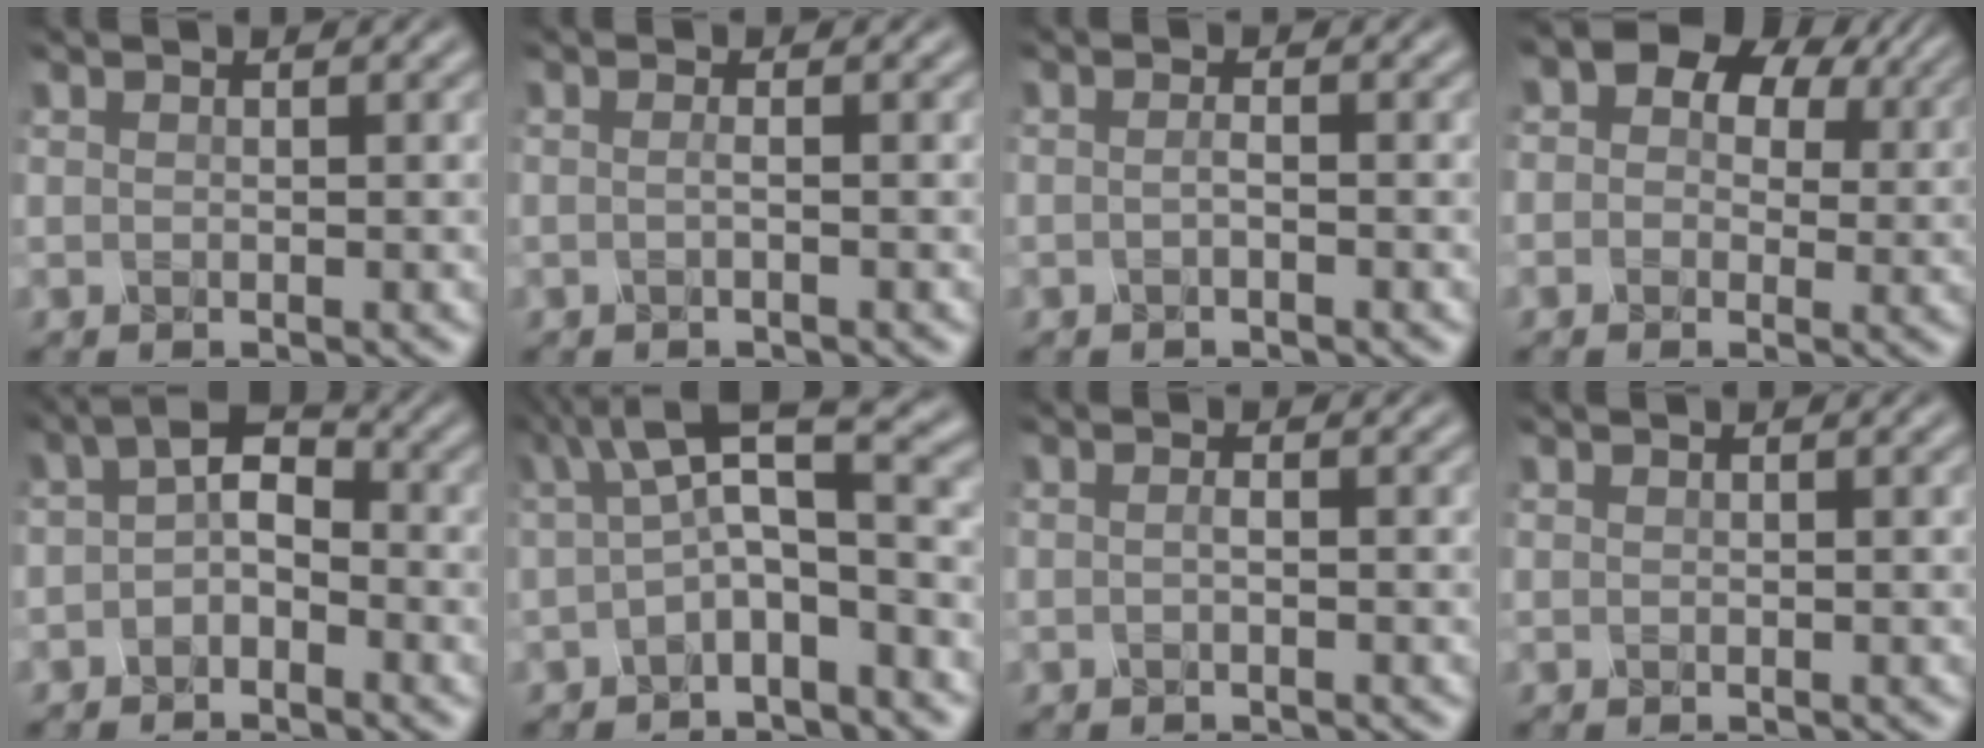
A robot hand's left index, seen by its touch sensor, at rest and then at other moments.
{"total": 0.8, "force": [-0.6, 0.0, 0.6], "torque": [-0.011, 0.002, -0.017]}
{"total": 0.9, "force": [-0.7, 0.0, 0.5], "torque": [-0.012, 0.002, -0.016]}
{"total": 9.9, "force": [4.6, 6.9, 5.4], "torque": [-0.083, 0.031, 0.036]}
{"total": 3.3, "force": [-1.1, 2.1, 2.3], "torque": [-0.036, 0.012, -0.034]}
{"total": 5.5, "force": [0.0, 1.7, 5.2], "torque": [-0.085, 0.014, -0.011]}
{"total": 0.7, "force": [-0.6, 0.0, 0.4], "torque": [-0.011, 0.004, -0.013]}
{"total": 0.0}